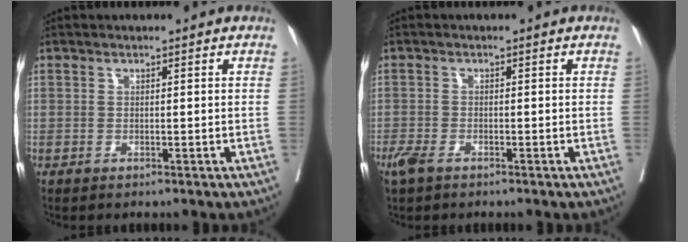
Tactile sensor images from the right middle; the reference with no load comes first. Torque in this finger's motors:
{"motor_torque": [0.94, -0.70, 0.32, 0.09]}